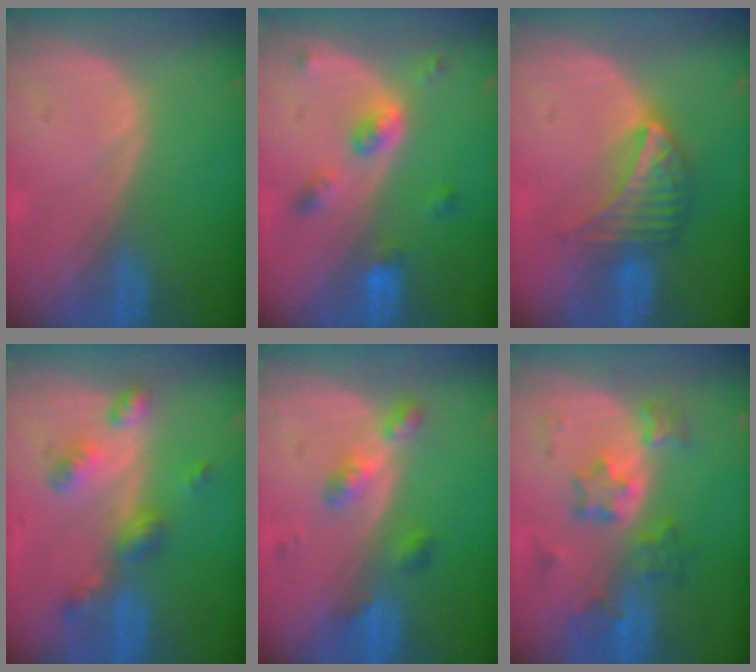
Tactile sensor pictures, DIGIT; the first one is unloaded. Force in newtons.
{"total": 5.3, "press": 4.7, "slide": 2.5}
{"total": 7.2, "press": 6.4, "slide": 3.3}
{"total": 6.2, "press": 5.5, "slide": 2.9}
{"total": 4.7, "press": 4.2, "slide": 2.0}
{"total": 6.7, "press": 6.6, "slide": 1.1}